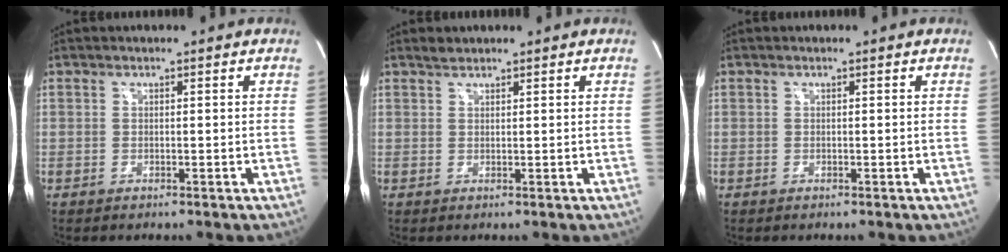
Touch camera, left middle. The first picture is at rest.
{"total": 1.3, "force": [1.2, 0.4, 0.3], "torque": [-0.009, 0.007, 0.023]}
{"total": 0.0}